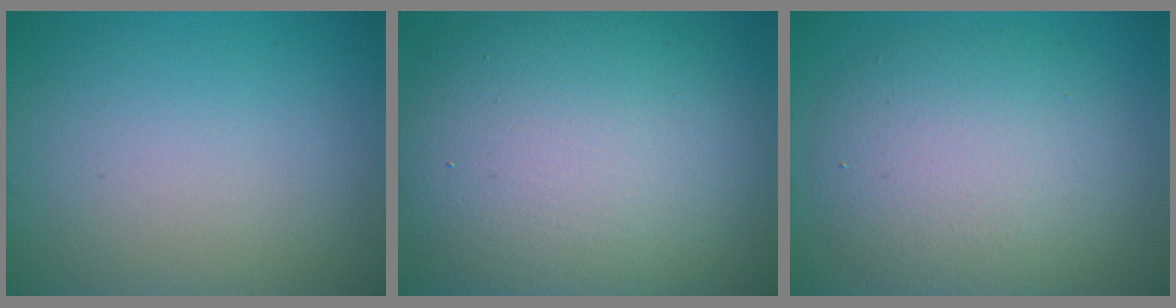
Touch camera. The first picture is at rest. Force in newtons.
{"total": 13.8, "press": 13.8, "slide": 1.1}
{"total": 7.2, "press": 7.2, "slide": 0.6}